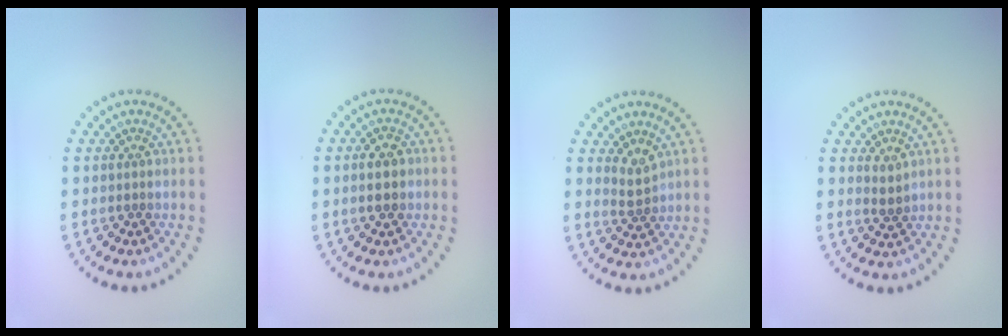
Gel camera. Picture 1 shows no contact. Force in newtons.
{"total": 2.2, "press": 2.2, "slide": 0.1}
{"total": 1.7, "press": 1.3, "slide": 1.2}
{"total": 1.2, "press": 1.0, "slide": 0.7}